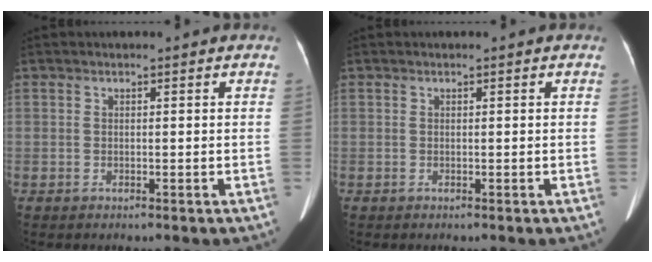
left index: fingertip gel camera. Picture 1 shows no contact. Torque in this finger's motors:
{"motor_torque": [0.00, 0.01, 0.00, 0.00]}